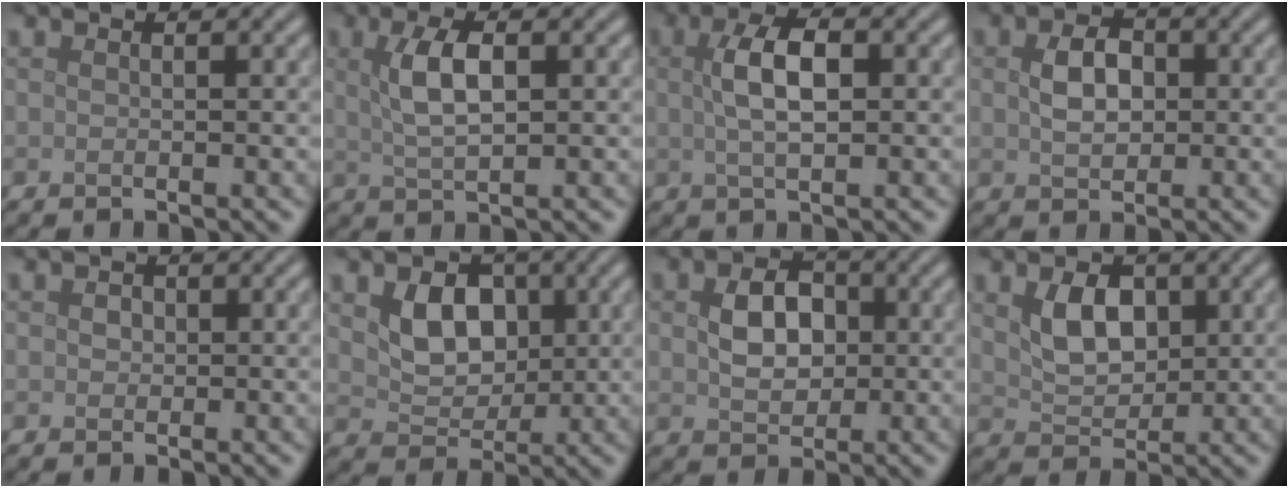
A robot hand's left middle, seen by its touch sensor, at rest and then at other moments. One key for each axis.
{"total": 3.9, "fx": 1.0, "fy": 1.4, "fz": 3.5, "tx": -0.074, "ty": 0.004, "tz": 0.020}
{"total": 4.2, "fx": 0.7, "fy": 1.6, "fz": 3.8, "tx": -0.078, "ty": 0.006, "tz": 0.009}
{"total": 3.2, "fx": 0.4, "fy": 2.2, "fz": 2.3, "tx": -0.049, "ty": 0.004, "tz": 0.006}
{"total": 0.9, "fx": 0.1, "fy": 0.8, "fz": 0.4, "tx": -0.002, "ty": 0.000, "tz": 0.001}
{"total": 4.6, "fx": 1.1, "fy": 3.4, "fz": 2.8, "tx": -0.057, "ty": -0.007, "tz": 0.013}
{"total": 4.2, "fx": 0.4, "fy": 3.1, "fz": 2.8, "tx": -0.060, "ty": 0.001, "tz": 0.005}
{"total": 3.9, "fx": 1.1, "fy": 2.6, "fz": 2.6, "tx": -0.053, "ty": -0.001, "tz": 0.022}